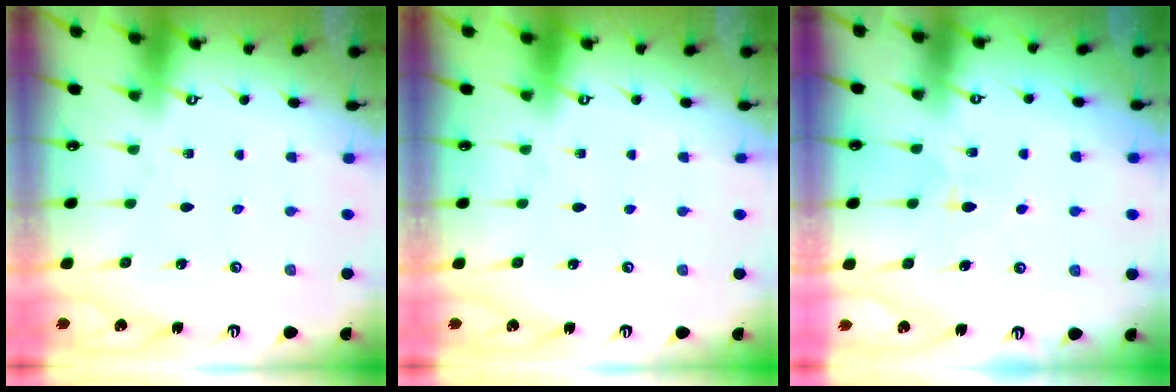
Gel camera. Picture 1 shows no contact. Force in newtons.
{"total": 0.0}
{"total": 5.8, "press": 5.7, "slide": 0.7}